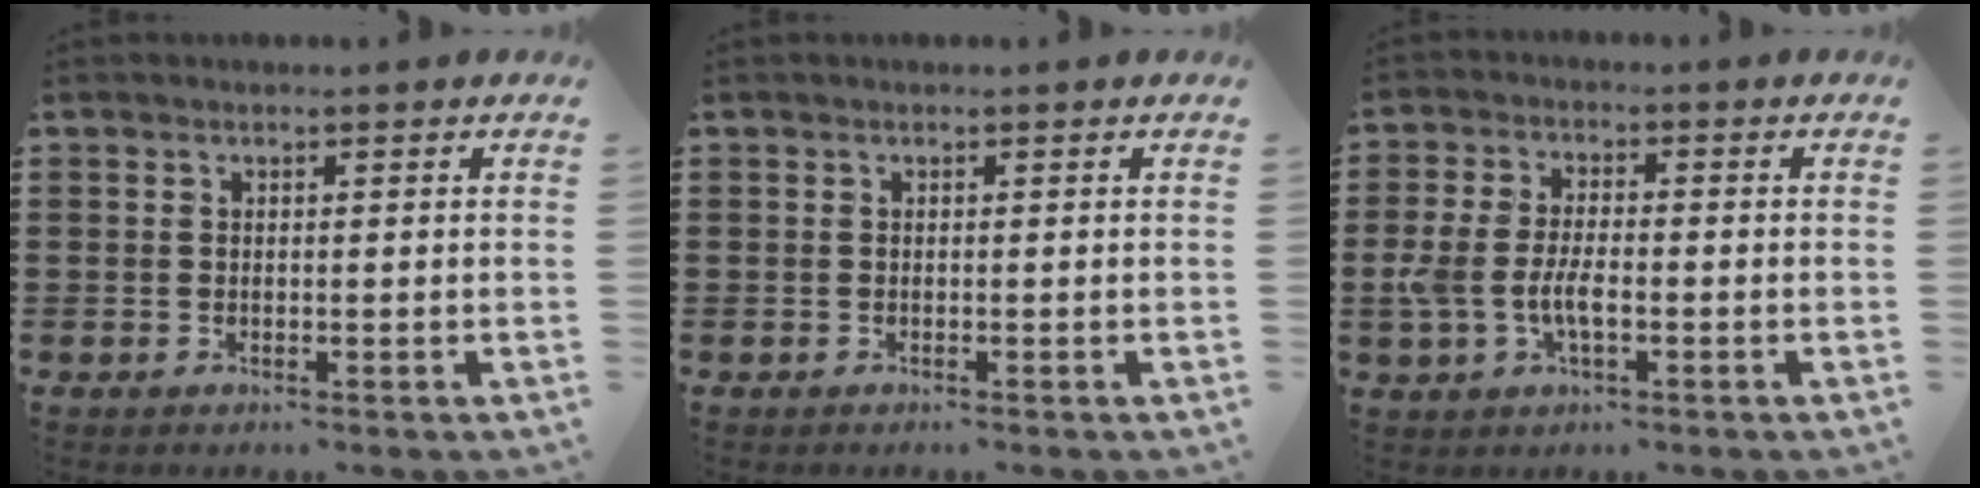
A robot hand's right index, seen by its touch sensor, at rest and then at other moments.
{"total": 0.0}
{"total": 5.3, "force": [-1.5, 2.6, 4.4], "torque": [-0.110, -0.003, -0.035]}